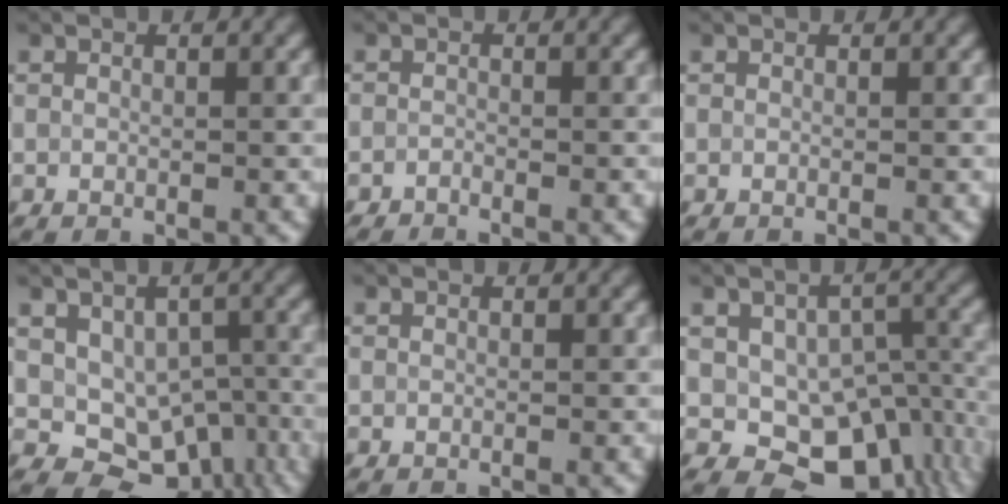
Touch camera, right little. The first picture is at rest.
{"total": 0.8, "force": [-0.8, 0.0, -0.2], "torque": [0.005, -0.003, -0.014]}
{"total": 0.0}
{"total": 7.0, "force": [-1.5, 5.1, 4.6], "torque": [-0.061, -0.010, -0.008]}
{"total": 0.0}
{"total": 10.6, "force": [-3.0, 7.5, 6.9], "torque": [-0.078, -0.022, -0.031]}